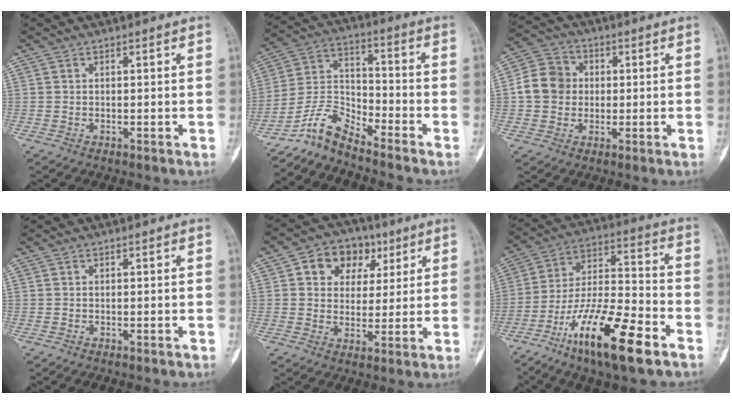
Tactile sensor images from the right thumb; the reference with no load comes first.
{"total": 7.7, "force": [-7.2, 1.4, 2.1], "torque": [-0.045, 0.076, -0.150]}
{"total": 8.7, "force": [0.1, 7.8, 3.9], "torque": [-0.052, 0.018, -0.011]}
{"total": 0.0}
{"total": 10.8, "force": [4.3, 8.3, 5.4], "torque": [-0.041, -0.002, 0.066]}
{"total": 19.9, "force": [-11.0, 5.1, 15.7], "torque": [-0.300, 0.056, -0.195]}